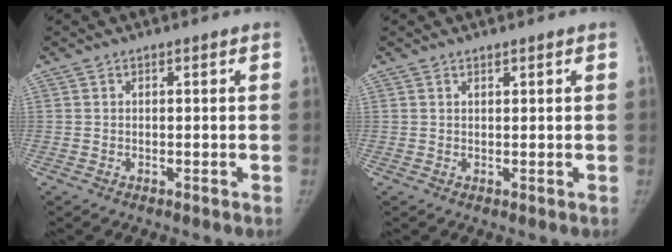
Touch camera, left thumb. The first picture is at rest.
{"total": 0.7, "force": [0.6, 0.2, 0.2], "torque": [-0.004, -0.005, 0.010]}